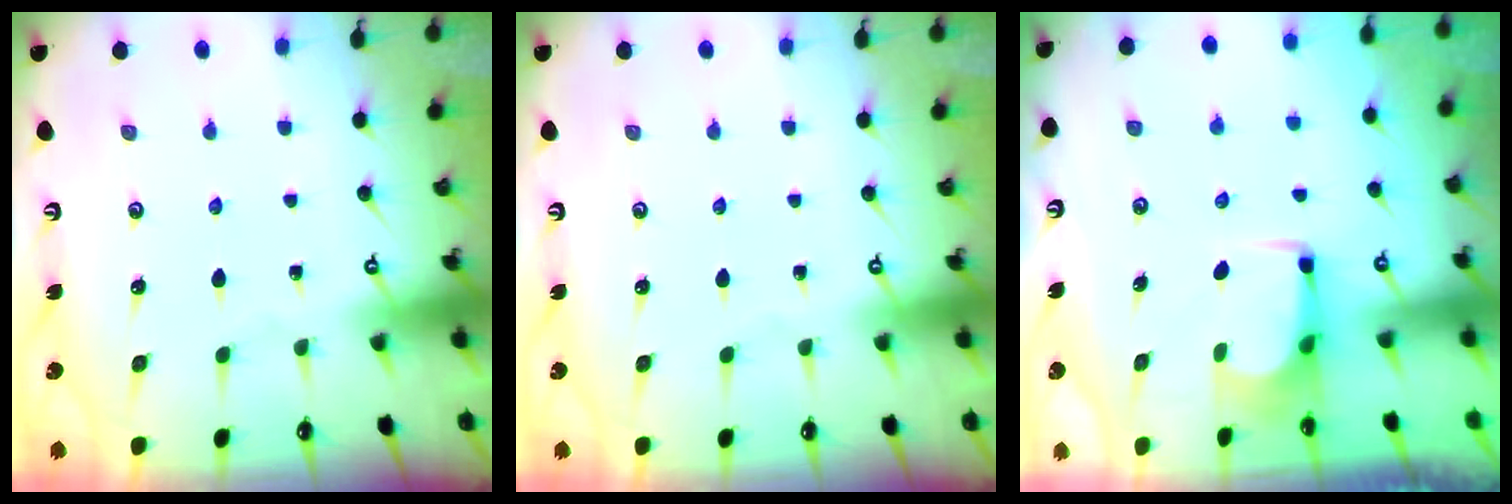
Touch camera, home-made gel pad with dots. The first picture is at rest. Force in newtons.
{"total": 0.0}
{"total": 2.5, "press": 2.4, "slide": 0.4}